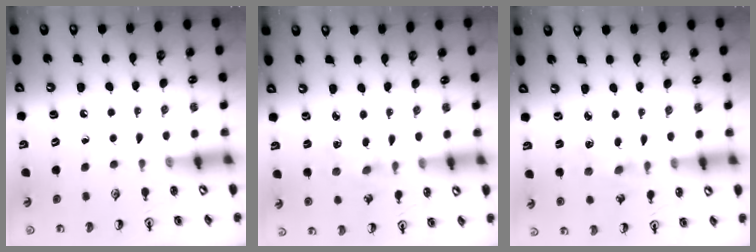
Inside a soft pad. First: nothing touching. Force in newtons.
{"total": 2.3, "press": 2.3, "slide": 0.3}
{"total": 2.3, "press": 2.3, "slide": 0.4}